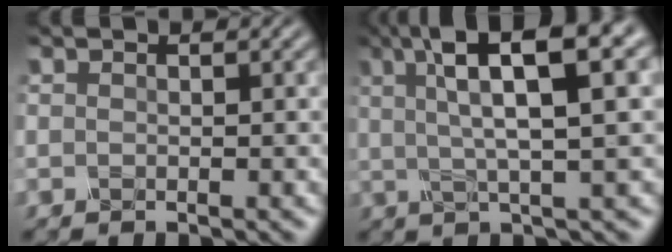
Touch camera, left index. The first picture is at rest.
{"total": 10.6, "force": [3.9, 2.6, 9.5], "torque": [-0.148, 0.021, 0.068]}